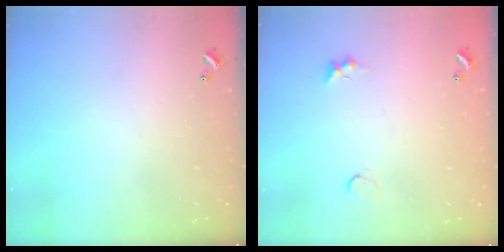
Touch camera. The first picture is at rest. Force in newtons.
{"total": 1.9, "press": 1.8, "slide": 0.5}